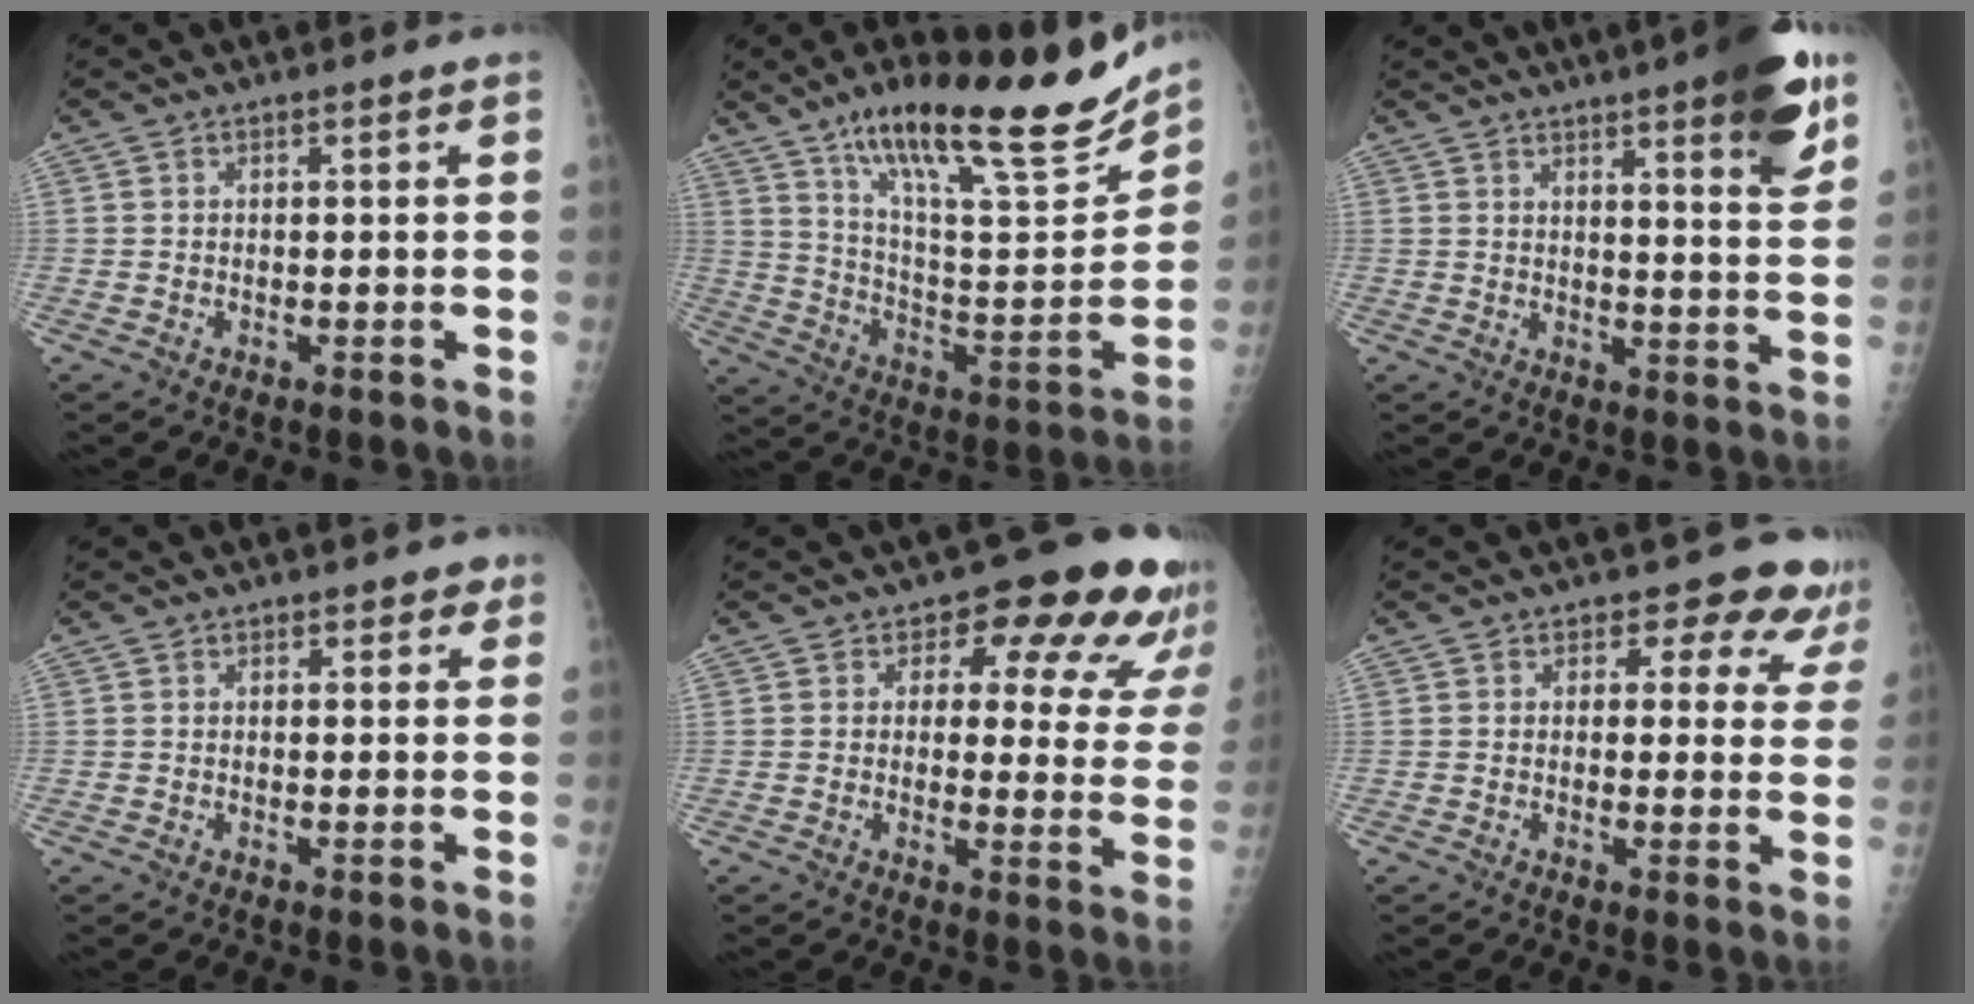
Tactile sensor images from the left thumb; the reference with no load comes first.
{"total": 25.5, "force": [18.2, 5.4, 17.1], "torque": [-0.245, -0.078, 0.305]}
{"total": 12.8, "force": [7.5, 2.0, 10.1], "torque": [-0.116, -0.036, 0.095]}
{"total": 2.0, "force": [1.3, 1.4, 0.8], "torque": [0.015, -0.003, 0.010]}
{"total": 15.1, "force": [9.8, 7.4, 8.7], "torque": [-0.040, -0.049, 0.092]}
{"total": 8.8, "force": [7.0, 4.8, 2.3], "torque": [0.027, -0.030, 0.056]}